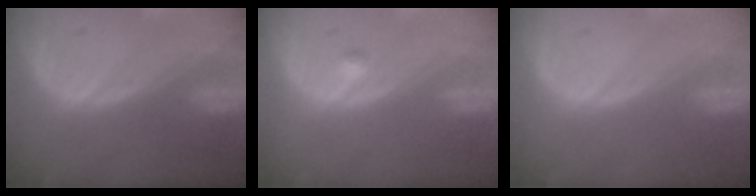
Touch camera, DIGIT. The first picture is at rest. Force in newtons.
{"total": 0.8, "press": 0.8, "slide": 0.2}
{"total": 0.0}